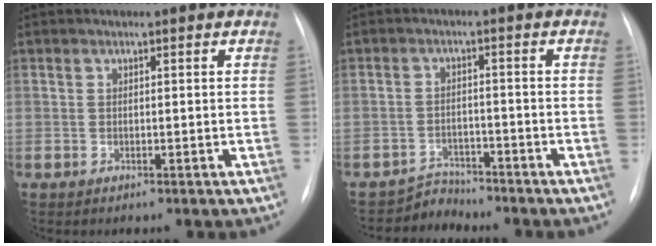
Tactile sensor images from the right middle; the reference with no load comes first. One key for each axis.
{"total": 3.3, "fx": -2.9, "fy": 0.5, "fz": -1.4, "tx": 0.035, "ty": -0.001, "tz": -0.046}